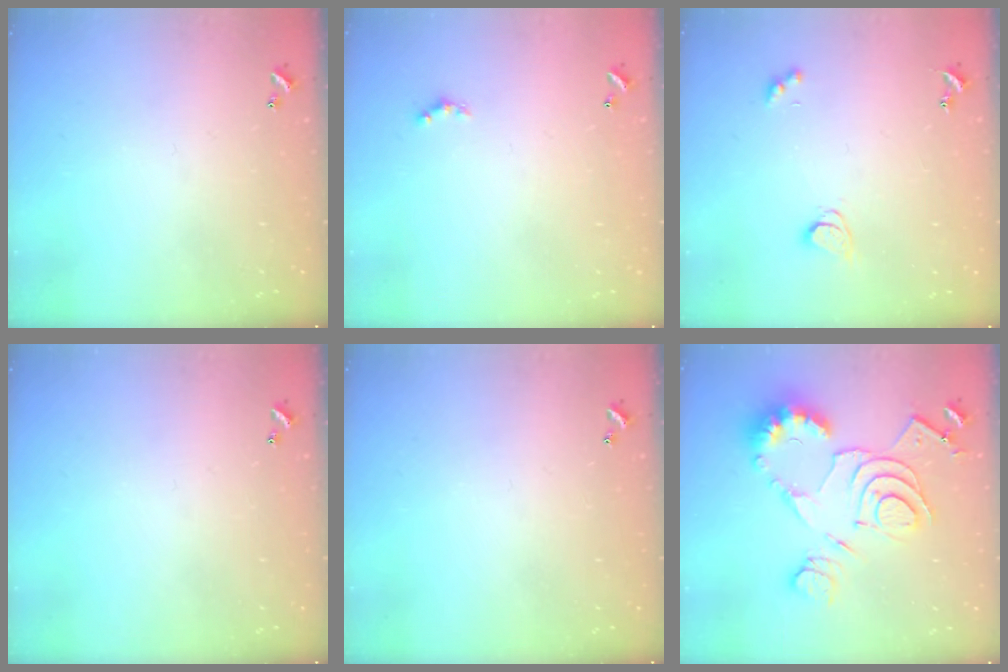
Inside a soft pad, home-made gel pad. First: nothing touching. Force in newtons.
{"total": 2.5, "press": 2.5, "slide": 0.4}
{"total": 2.3, "press": 2.3, "slide": 0.3}
{"total": 0.0}
{"total": 0.0}
{"total": 17.3, "press": 17.1, "slide": 2.1}